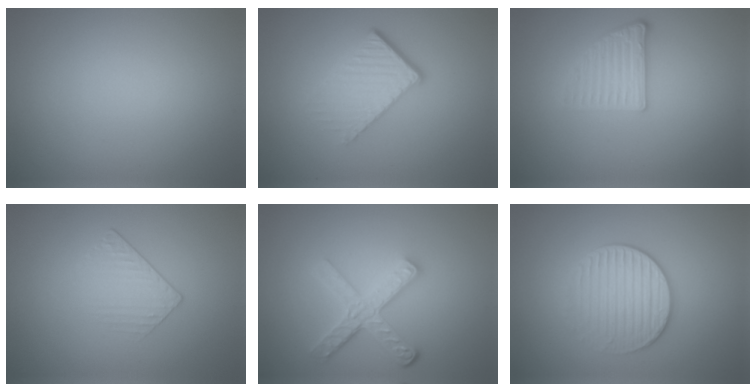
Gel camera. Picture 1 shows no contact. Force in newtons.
{"total": 4.2, "press": 2.7, "slide": 3.2}
{"total": 2.7, "press": 2.4, "slide": 1.1}
{"total": 1.4, "press": 0.9, "slide": 1.1}
{"total": 4.7, "press": 3.5, "slide": 3.2}
{"total": 3.3, "press": 3.1, "slide": 1.2}